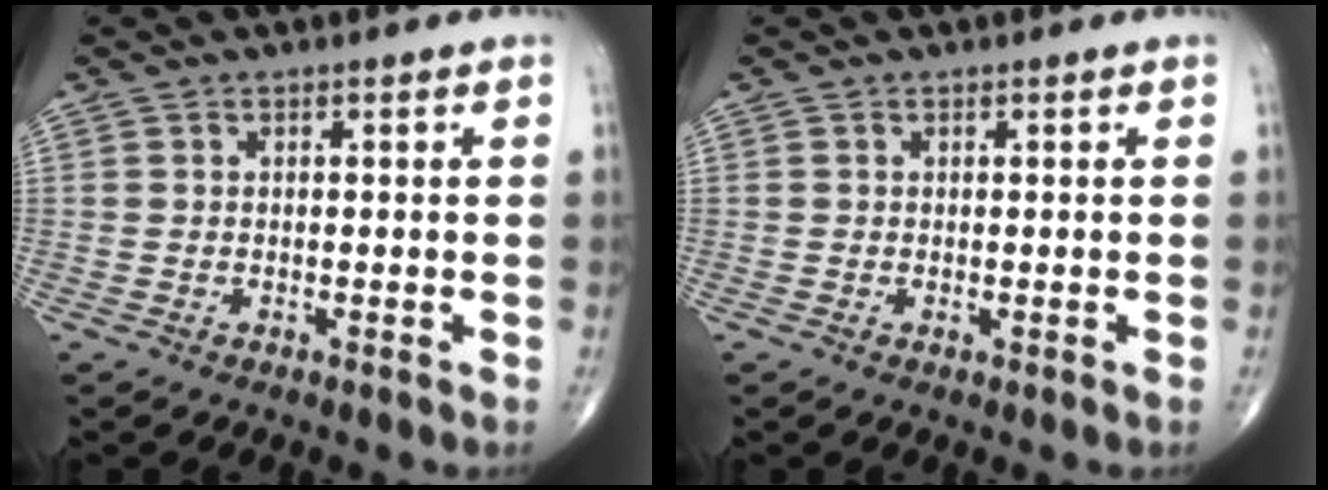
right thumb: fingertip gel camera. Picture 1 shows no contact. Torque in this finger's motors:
{"motor_torque": [-0.31, 0.22, -0.13, -0.16, 0.03]}